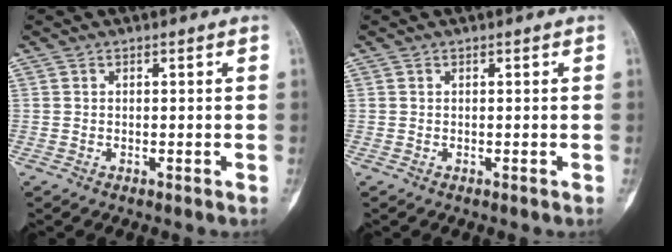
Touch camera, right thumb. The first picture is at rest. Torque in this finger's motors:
{"motor_torque": [0.62, 0.62, 0.10, -0.10, 0.02]}